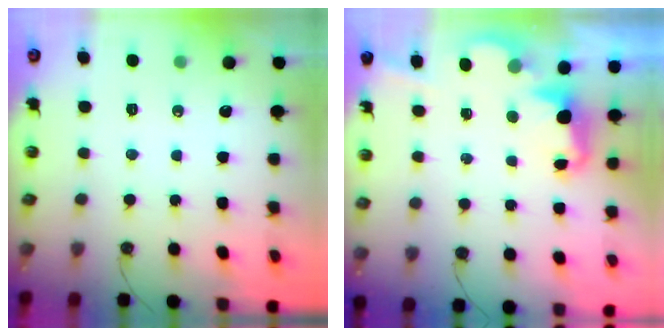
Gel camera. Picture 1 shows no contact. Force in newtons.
{"total": 2.5, "press": 2.4, "slide": 0.5}